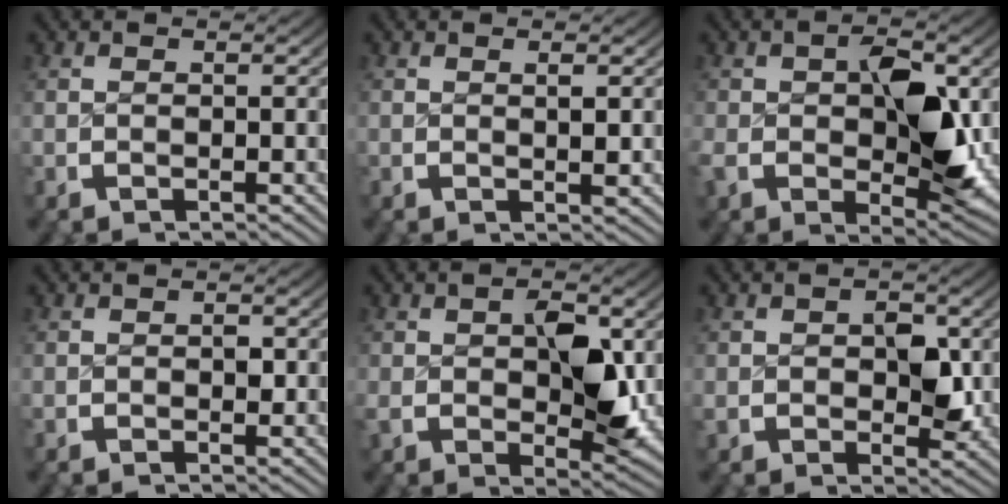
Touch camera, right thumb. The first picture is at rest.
{"total": 1.1, "force": [0.3, 0.3, 1.0], "torque": [-0.014, -0.001, 0.007]}
{"total": 8.2, "force": [-0.5, 4.9, 6.5], "torque": [-0.107, -0.025, 0.006]}
{"total": 0.8, "force": [0.0, 0.6, 0.6], "torque": [-0.012, -0.006, 0.004]}
{"total": 5.9, "force": [0.1, 3.4, 4.8], "torque": [-0.074, -0.019, 0.015]}
{"total": 3.7, "force": [0.1, 2.6, 2.6], "torque": [-0.039, -0.013, 0.011]}